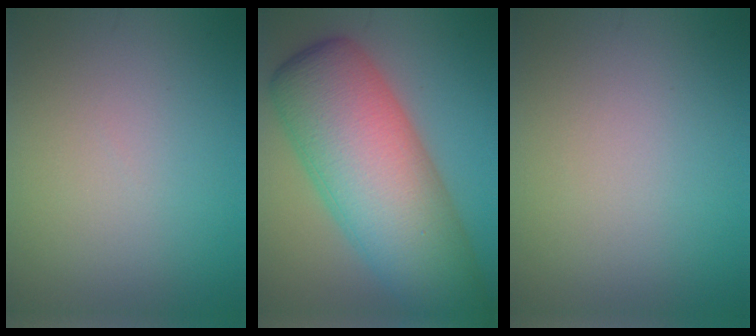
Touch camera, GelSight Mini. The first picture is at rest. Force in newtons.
{"total": 13.6, "press": 13.6, "slide": 0.4}
{"total": 0.0}